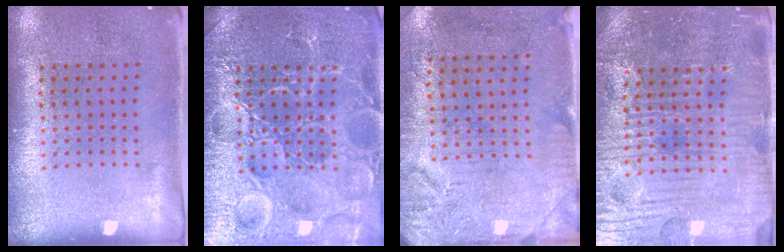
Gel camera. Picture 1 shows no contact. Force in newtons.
{"total": 7.3, "press": 7.2, "slide": 0.9}
{"total": 3.3, "press": 2.6, "slide": 2.0}
{"total": 5.5, "press": 5.2, "slide": 1.8}